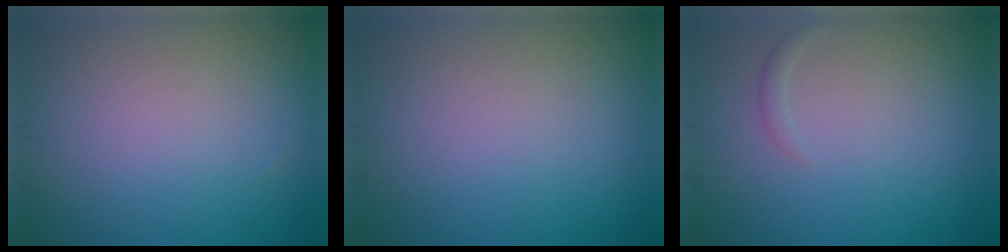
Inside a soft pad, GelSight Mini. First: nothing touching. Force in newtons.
{"total": 0.0}
{"total": 0.7, "press": 0.7, "slide": 0.0}